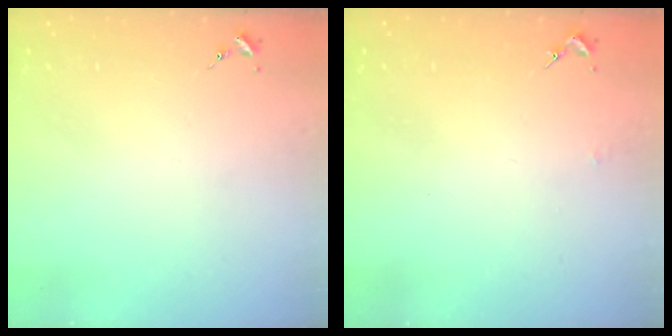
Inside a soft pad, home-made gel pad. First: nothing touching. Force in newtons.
{"total": 1.4, "press": 1.4, "slide": 0.1}